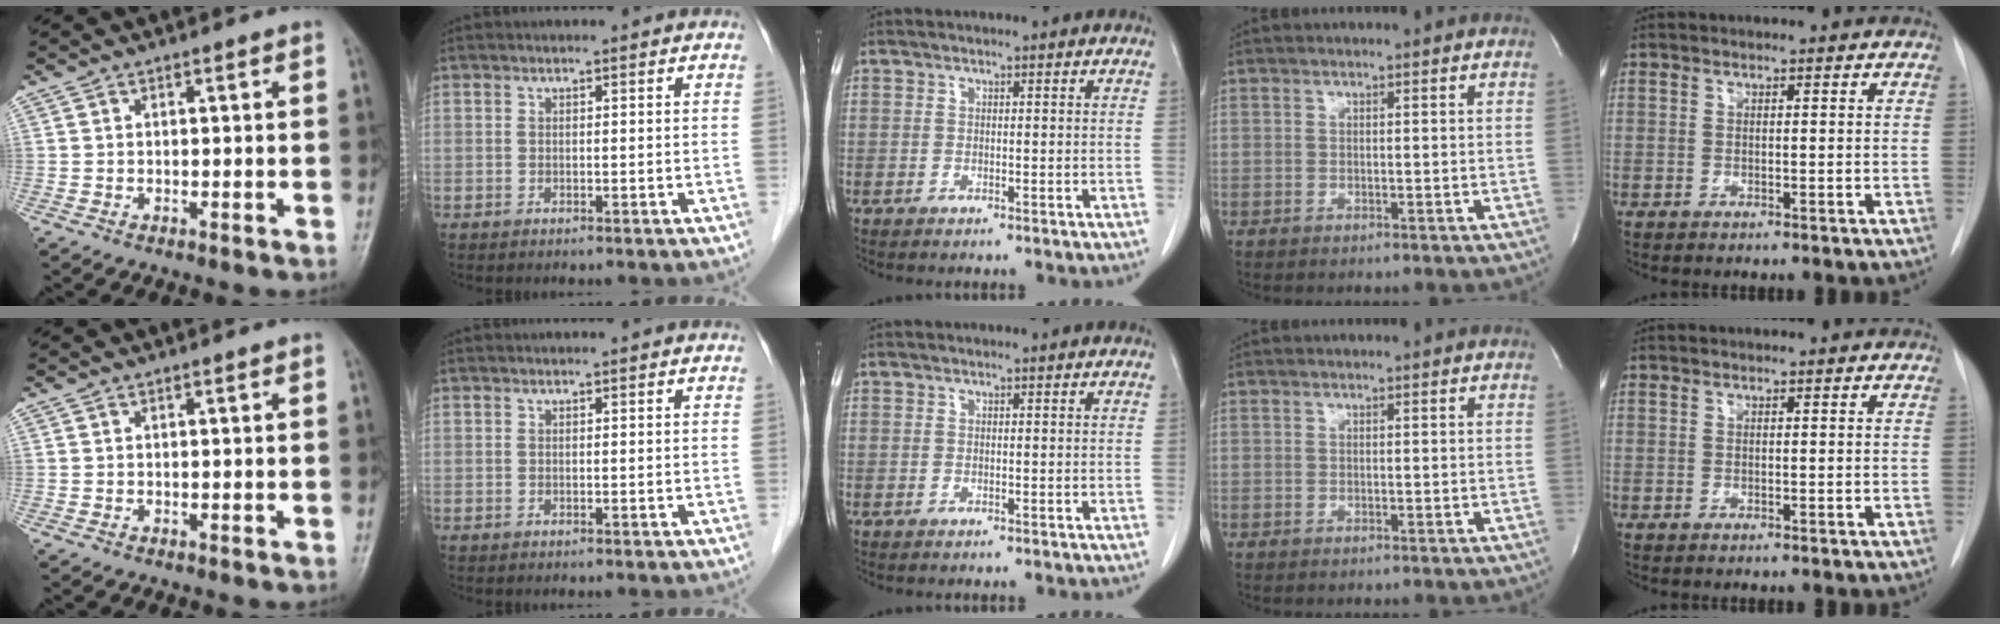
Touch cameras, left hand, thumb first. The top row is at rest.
{}